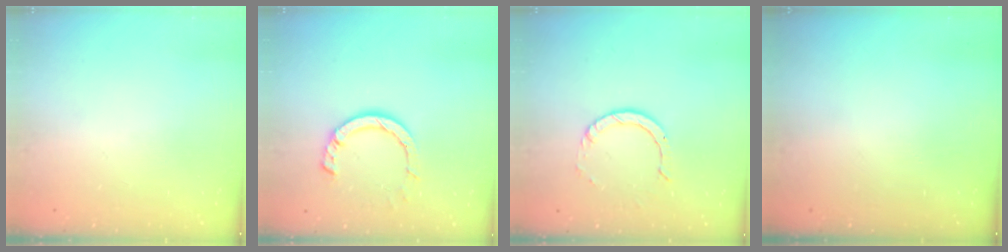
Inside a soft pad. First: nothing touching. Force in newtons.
{"total": 8.0, "press": 7.9, "slide": 0.9}
{"total": 4.0, "press": 4.0, "slide": 0.3}
{"total": 0.0}